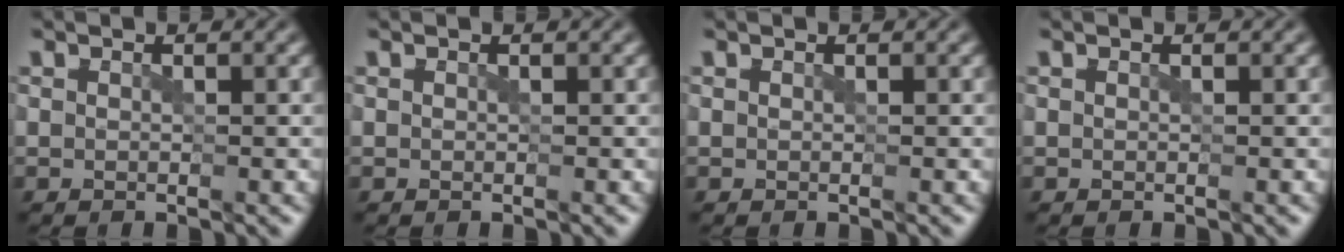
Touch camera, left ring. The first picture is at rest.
{"total": 0.0}
{"total": 0.0}
{"total": 0.0}